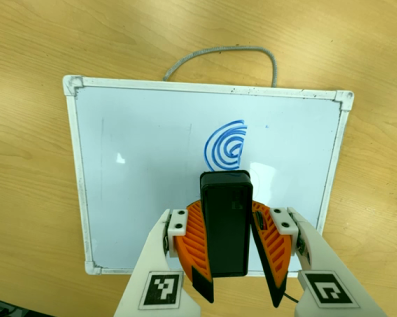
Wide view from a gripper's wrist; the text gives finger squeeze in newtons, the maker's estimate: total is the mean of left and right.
{"total": 8.9, "left": 9.2, "right": 8.6}